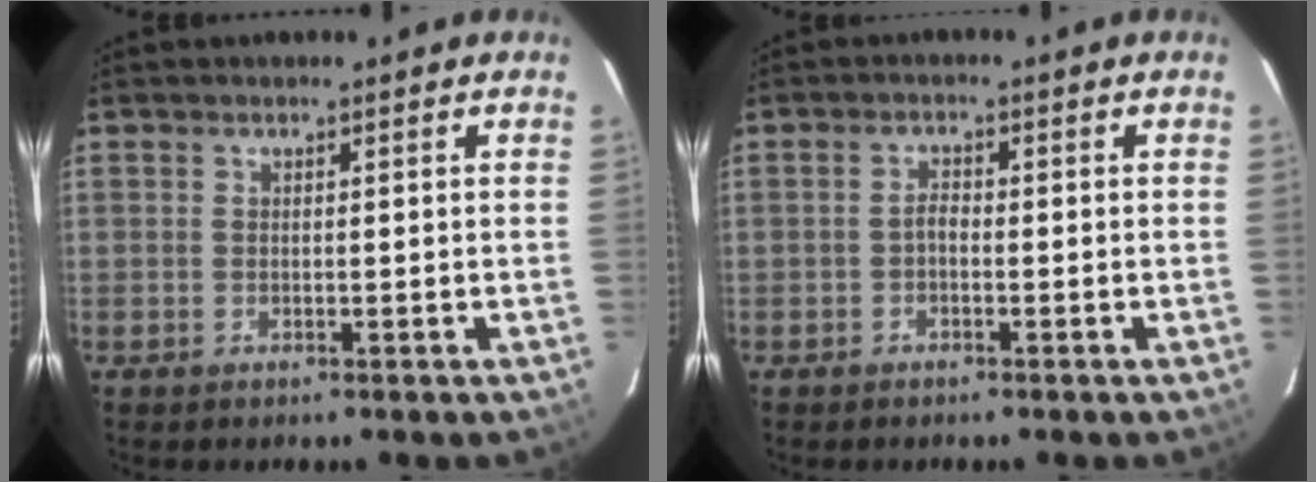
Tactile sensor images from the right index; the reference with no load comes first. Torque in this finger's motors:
{"motor_torque": [0.13, -0.11, 0.17, 0.03]}